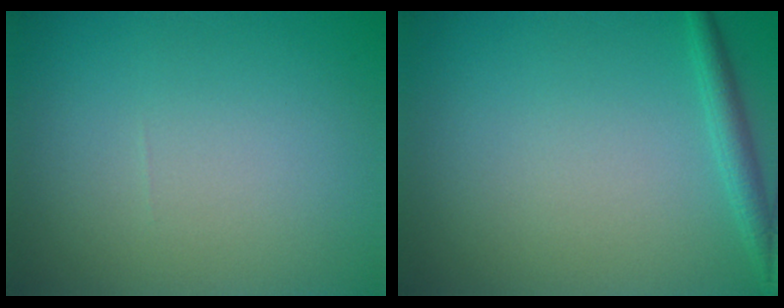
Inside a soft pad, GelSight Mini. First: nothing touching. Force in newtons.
{"total": 1.8, "press": 1.8, "slide": 0.1}